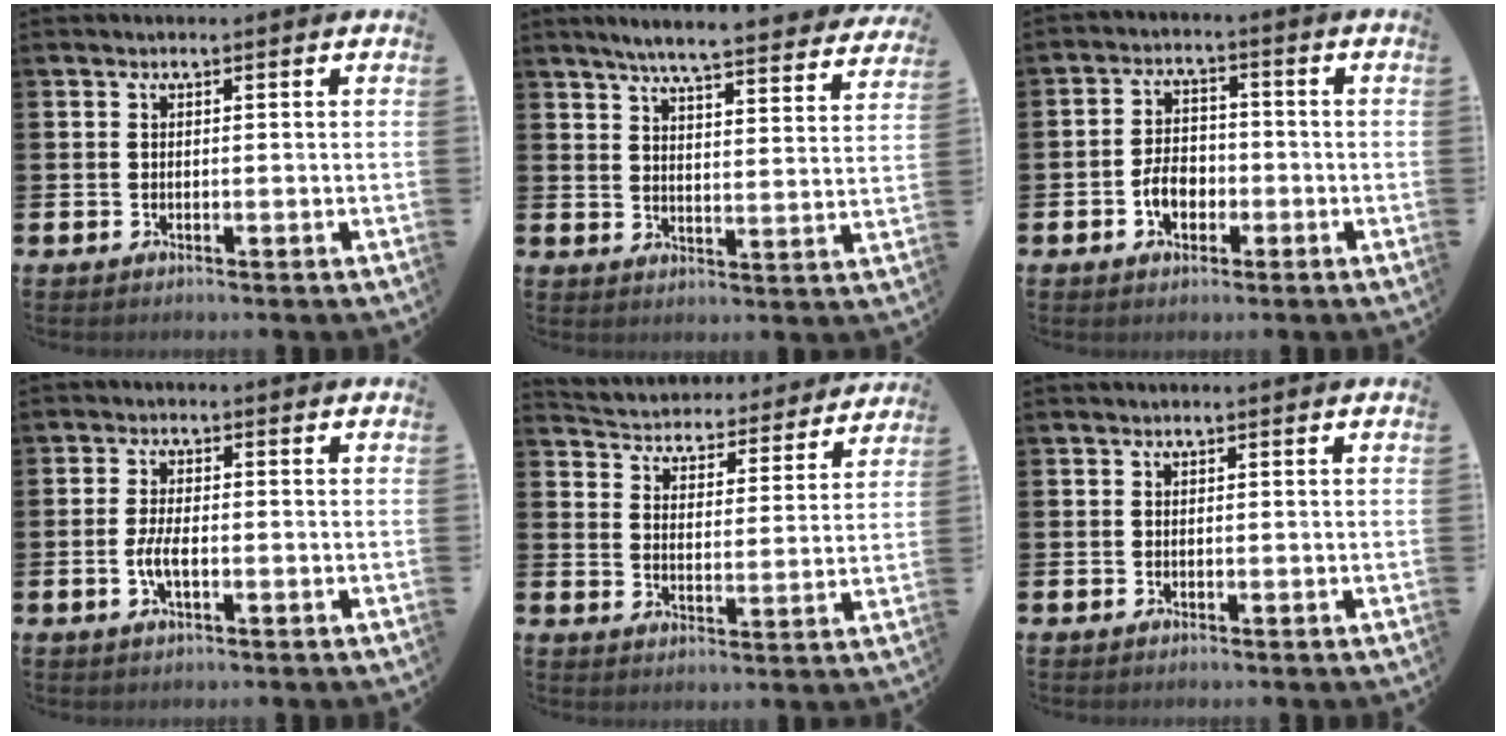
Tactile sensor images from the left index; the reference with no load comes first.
{"total": 6.3, "force": [5.9, 0.0, 2.0], "torque": [-0.045, -0.046, 0.098]}
{"total": 4.2, "force": [-1.6, 2.9, 2.6], "torque": [-0.036, 0.001, -0.035]}
{"total": 3.3, "force": [-0.8, 1.3, 2.9], "torque": [-0.053, -0.003, -0.018]}
{"total": 4.2, "force": [4.1, 1.2, 0.1], "torque": [-0.020, -0.043, 0.062]}
{"total": 0.0}